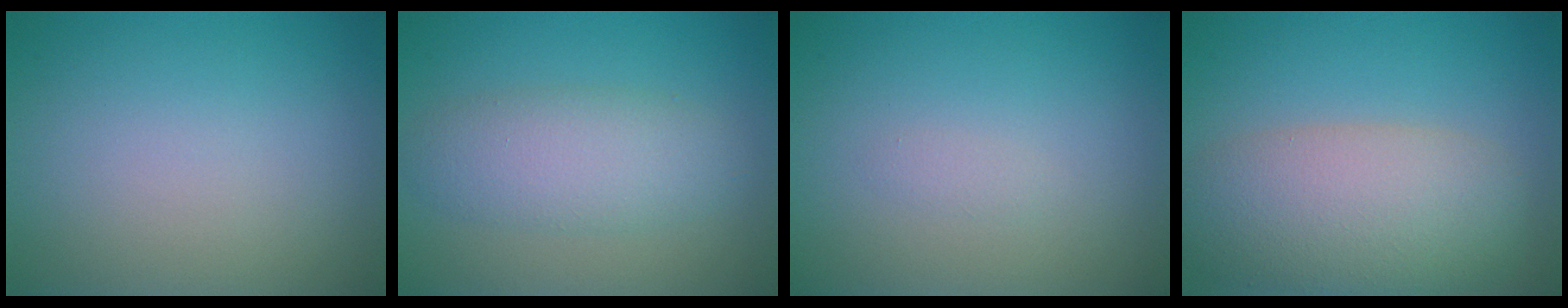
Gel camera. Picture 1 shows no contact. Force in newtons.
{"total": 4.2, "press": 4.2, "slide": 0.2}
{"total": 0.6, "press": 0.6, "slide": 0.0}
{"total": 7.7, "press": 7.7, "slide": 0.3}